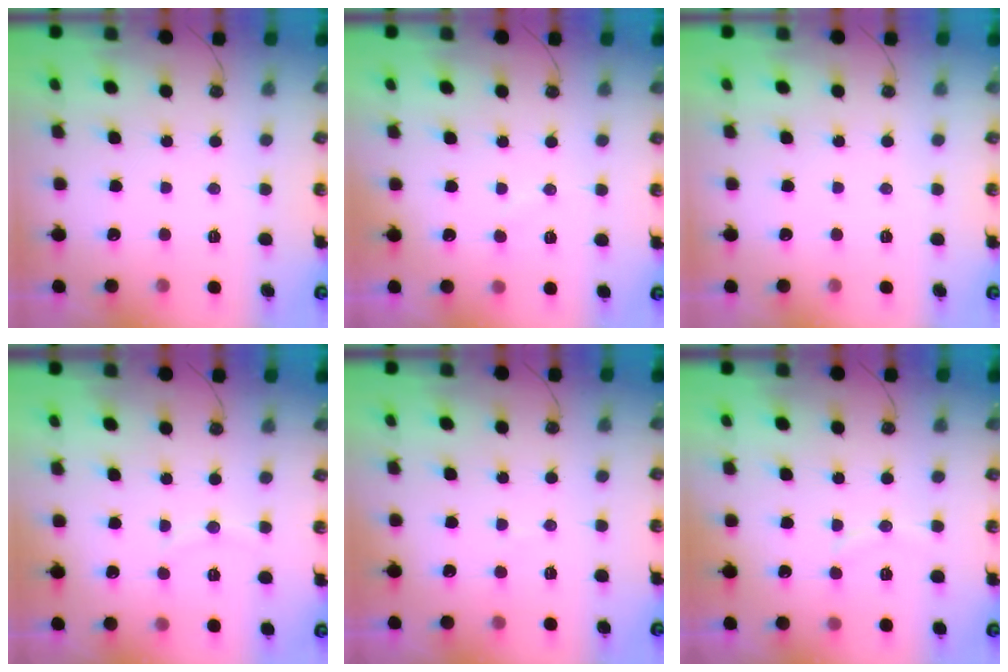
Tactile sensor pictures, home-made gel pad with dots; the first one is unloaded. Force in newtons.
{"total": 3.9, "press": 3.9, "slide": 0.4}
{"total": 0.0}
{"total": 6.3, "press": 6.2, "slide": 1.3}
{"total": 3.8, "press": 3.8, "slide": 0.4}
{"total": 6.9, "press": 6.9, "slide": 0.7}